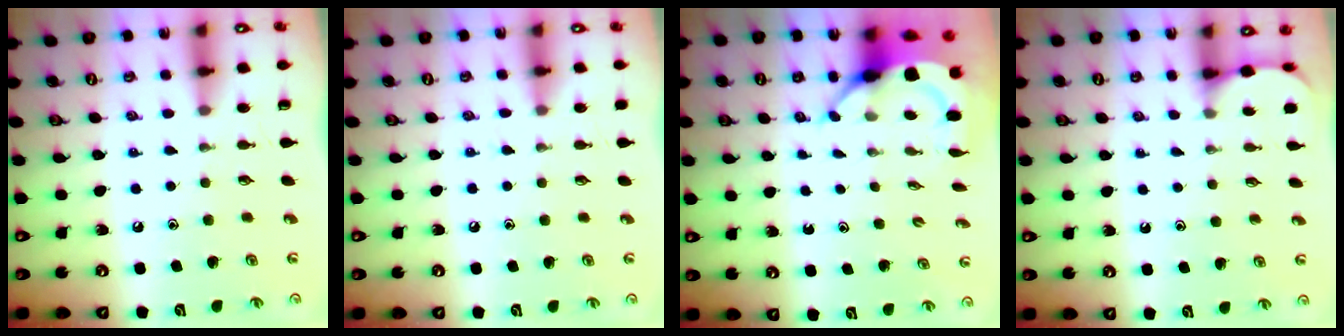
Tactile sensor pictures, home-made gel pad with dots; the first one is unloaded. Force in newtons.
{"total": 4.6, "press": 4.6, "slide": 0.5}
{"total": 5.2, "press": 5.1, "slide": 0.5}
{"total": 2.4, "press": 2.4, "slide": 0.2}